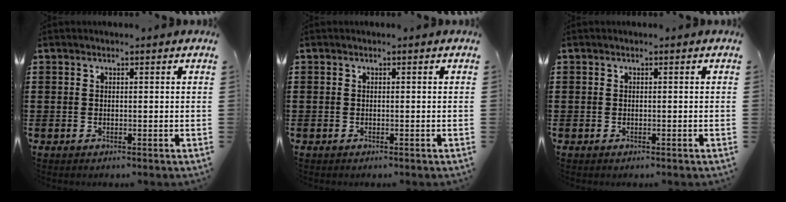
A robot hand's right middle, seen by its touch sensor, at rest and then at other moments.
{"total": 0.0}
{"total": 0.0}